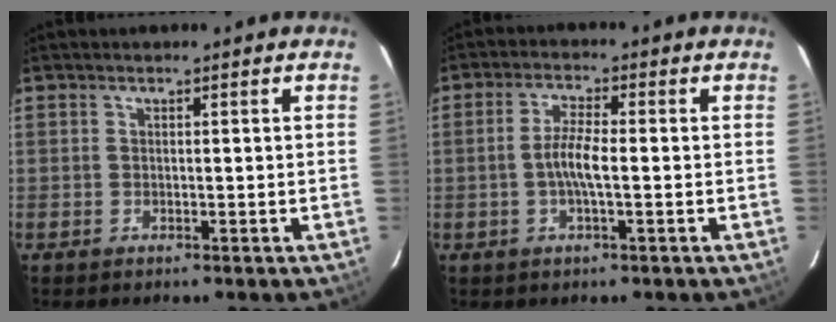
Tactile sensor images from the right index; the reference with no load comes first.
{"total": 4.8, "force": [-0.8, 0.7, 4.6], "torque": [-0.092, 0.003, -0.017]}